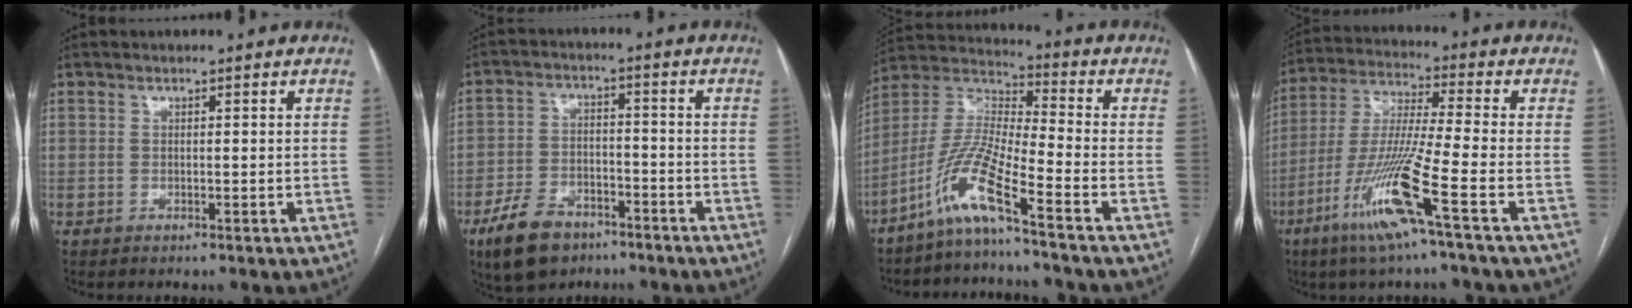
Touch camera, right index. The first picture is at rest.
{"total": 9.4, "force": [-6.2, 5.2, 4.8], "torque": [-0.103, 0.000, -0.105]}
{"total": 10.4, "force": [-6.8, -0.5, 7.8], "torque": [-0.176, -0.003, -0.141]}
{"total": 13.8, "force": [-6.7, -1.3, 12.1], "torque": [-0.251, -0.027, -0.132]}